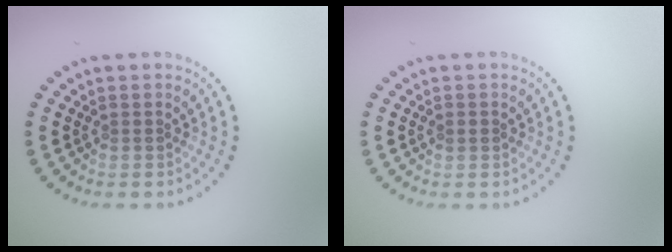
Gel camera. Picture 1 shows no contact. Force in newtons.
{"total": 0.9, "press": 0.9, "slide": 0.2}